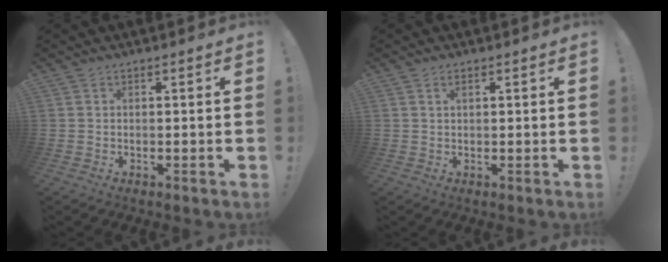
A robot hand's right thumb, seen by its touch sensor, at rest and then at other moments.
{"total": 1.2, "force": [0.6, 0.4, 1.0], "torque": [-0.021, 0.001, 0.009]}